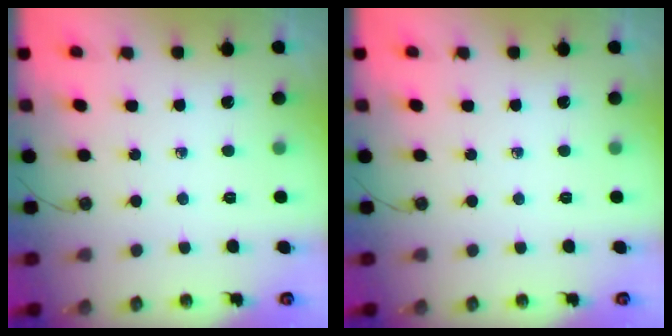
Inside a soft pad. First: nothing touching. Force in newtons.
{"total": 0.0}